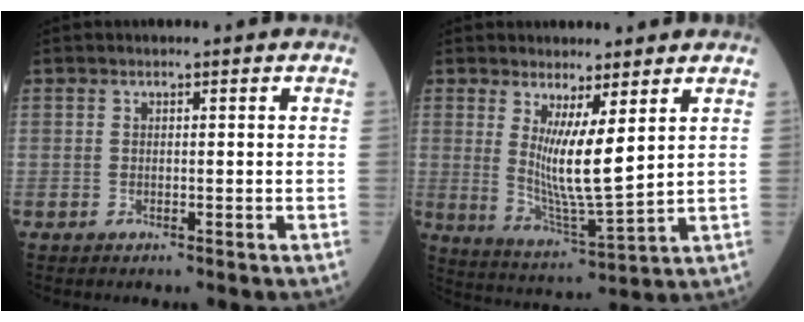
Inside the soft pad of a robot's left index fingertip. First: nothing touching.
{"total": 8.2, "force": [2.6, 0.6, 7.7], "torque": [-0.153, -0.029, 0.053]}